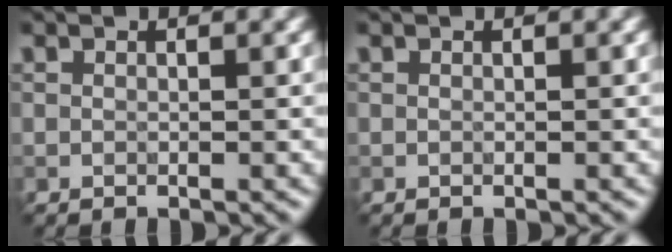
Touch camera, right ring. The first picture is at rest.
{"total": 0.0}